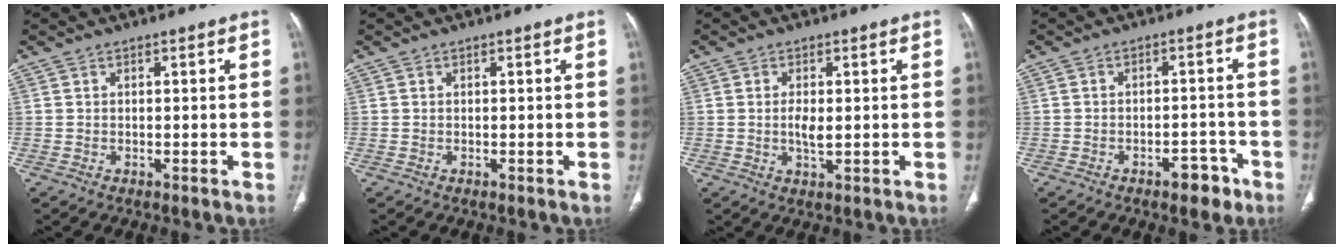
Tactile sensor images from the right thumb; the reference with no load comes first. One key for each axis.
{"total": 0.0}
{"total": 3.2, "fx": 0.1, "fy": 1.3, "fz": 2.9, "tx": -0.060, "ty": -0.006, "tz": 0.004}
{"total": 4.7, "fx": -2.9, "fy": 2.5, "fz": 2.7, "tx": -0.019, "ty": 0.024, "tz": -0.037}